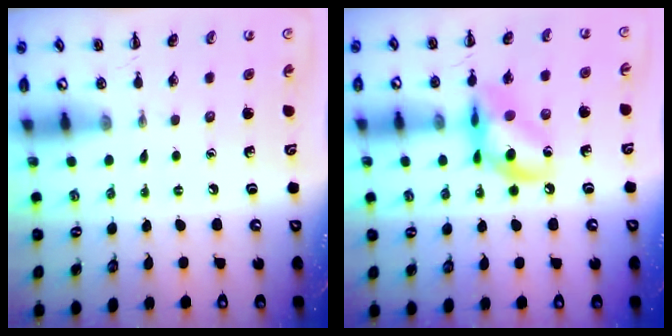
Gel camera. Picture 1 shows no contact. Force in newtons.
{"total": 12.0, "press": 11.9, "slide": 1.7}